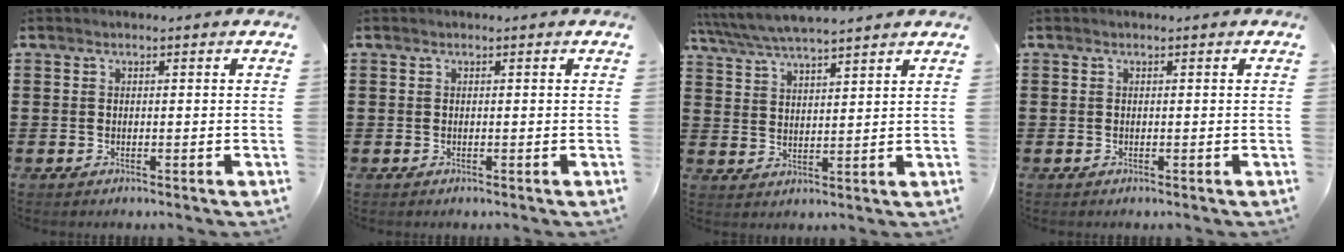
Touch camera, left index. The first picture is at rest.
{"total": 0.0}
{"total": 5.0, "force": [4.7, 0.4, 1.6], "torque": [-0.050, -0.019, 0.083]}
{"total": 0.0}